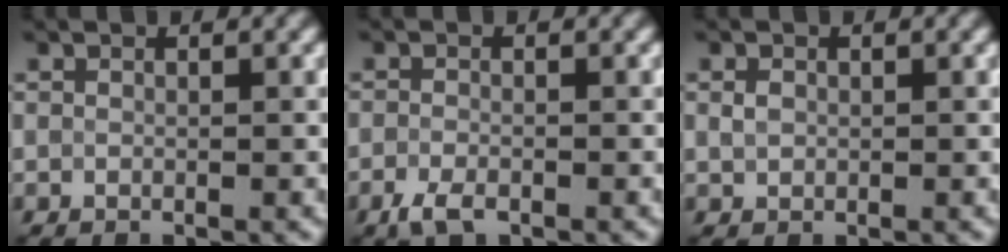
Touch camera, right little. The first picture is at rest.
{"total": 2.3, "force": [-1.4, 1.0, 1.6], "torque": [-0.036, -0.005, -0.031]}
{"total": 1.0, "force": [0.2, 0.8, 0.5], "torque": [-0.011, 0.000, 0.002]}